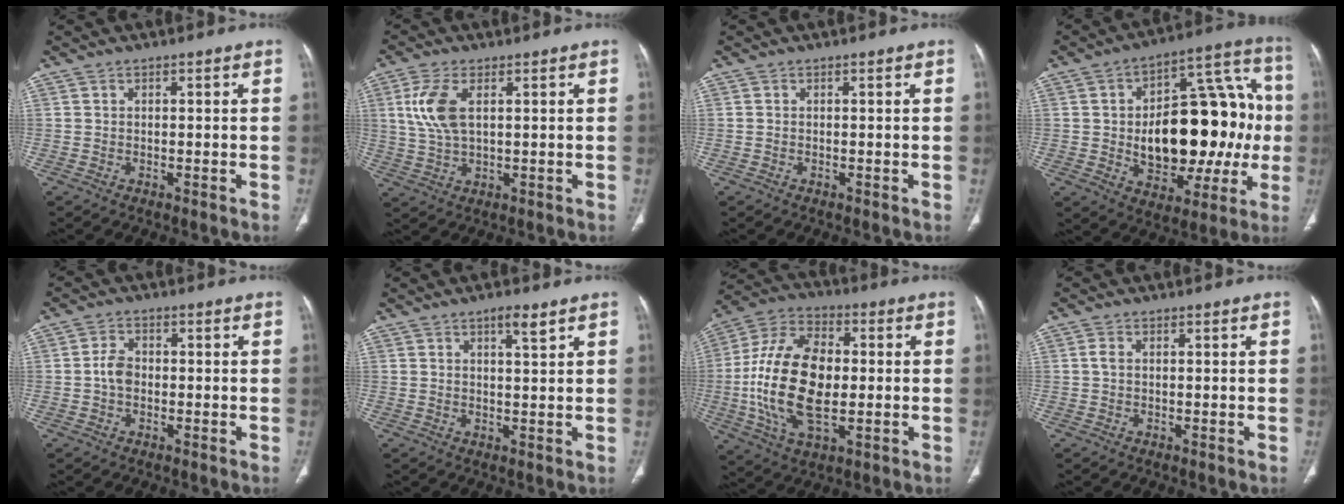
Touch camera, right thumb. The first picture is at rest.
{"total": 7.8, "force": [2.2, 3.8, 6.5], "torque": [-0.152, -0.001, 0.047]}
{"total": 0.0}
{"total": 27.0, "force": [-1.2, 15.3, 22.2], "torque": [-0.285, 0.035, 0.000]}
{"total": 3.5, "force": [-0.5, 2.6, 2.4], "torque": [-0.038, 0.010, -0.016]}
{"total": 3.0, "force": [1.9, 0.5, 2.3], "torque": [-0.037, -0.013, 0.032]}
{"total": 20.0, "force": [-1.1, 11.2, 16.6], "torque": [-0.323, 0.012, -0.018]}
{"total": 1.2, "force": [0.0, 0.8, 0.9], "torque": [-0.018, 0.002, -0.002]}